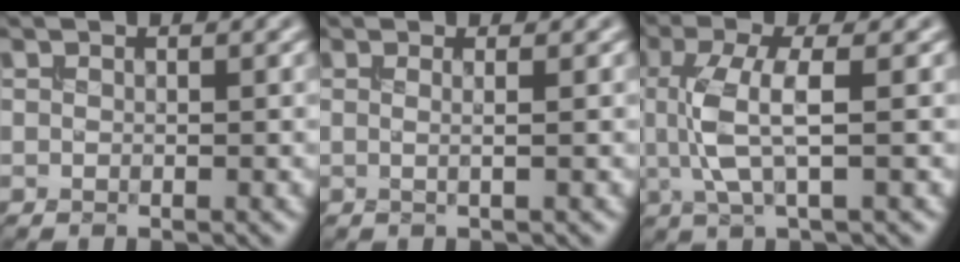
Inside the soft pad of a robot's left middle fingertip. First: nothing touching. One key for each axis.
{"total": 1.4, "fx": 0.3, "fy": 0.6, "fz": 1.3, "tx": -0.010, "ty": -0.002, "tz": -0.014}
{"total": 4.2, "fx": 0.3, "fy": 1.1, "fz": 4.0, "tx": -0.093, "ty": -0.001, "tz": 0.010}